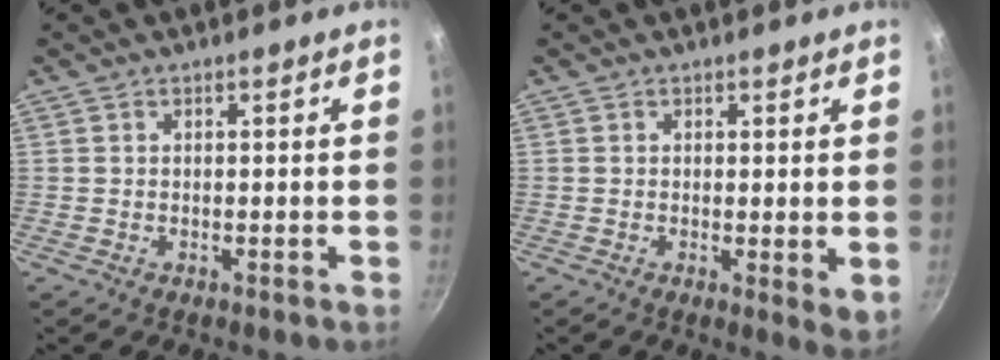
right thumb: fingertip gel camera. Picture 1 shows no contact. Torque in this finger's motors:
{"motor_torque": [-0.35, 0.26, -0.12, -0.07, 0.09]}